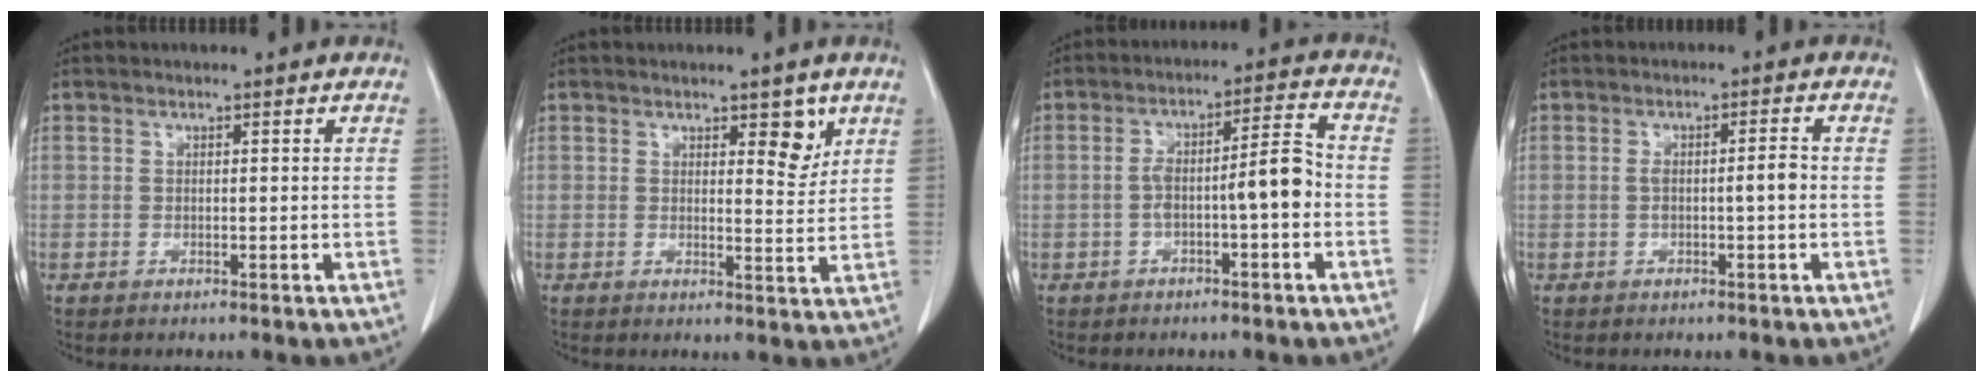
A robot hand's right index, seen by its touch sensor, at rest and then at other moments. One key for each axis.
{"total": 3.9, "fx": 2.3, "fy": 1.4, "fz": 2.7, "tx": -0.031, "ty": -0.011, "tz": 0.031}
{"total": 7.1, "fx": -1.7, "fy": 1.0, "fz": 6.8, "tx": -0.111, "ty": 0.032, "tz": -0.026}
{"total": 2.9, "fx": -0.3, "fy": 0.4, "fz": 2.8, "tx": -0.049, "ty": 0.009, "tz": -0.002}